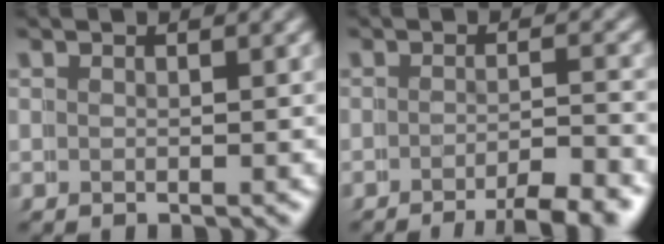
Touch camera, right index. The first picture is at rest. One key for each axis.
{"total": 4.2, "fx": -3.4, "fy": 0.3, "fz": 2.4, "tx": -0.034, "ty": -0.002, "tz": -0.060}